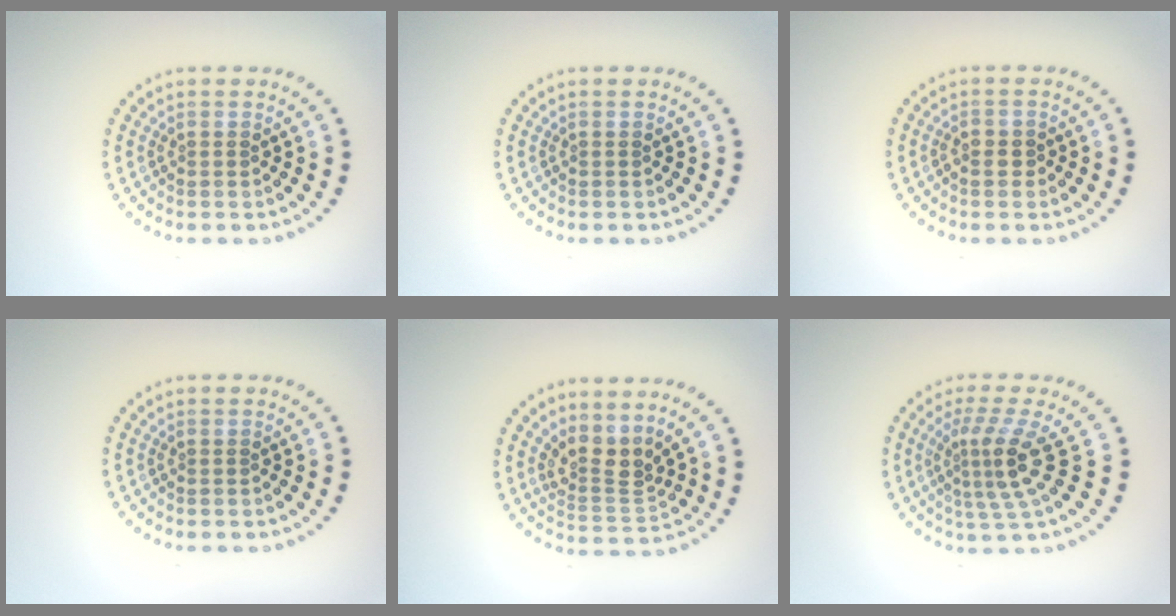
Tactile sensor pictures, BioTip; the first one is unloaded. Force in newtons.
{"total": 0.0}
{"total": 1.0, "press": 0.9, "slide": 0.4}
{"total": 0.0}
{"total": 3.2, "press": 2.3, "slide": 2.2}
{"total": 3.9, "press": 2.6, "slide": 2.8}